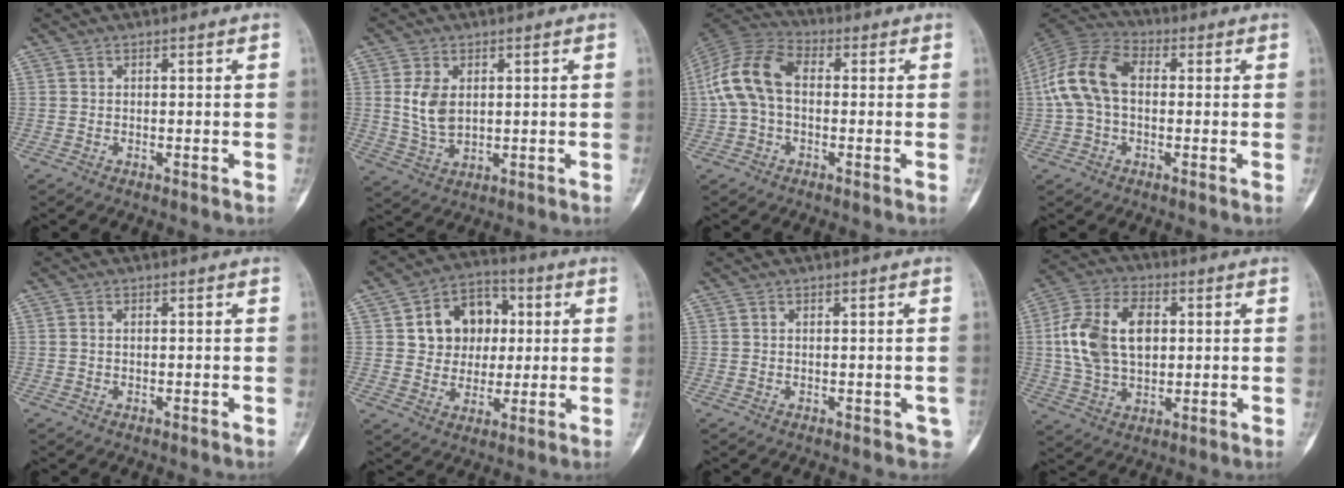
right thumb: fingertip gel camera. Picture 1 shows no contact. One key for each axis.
{"total": 6.5, "fx": 1.3, "fy": 4.1, "fz": 4.9, "tx": -0.087, "ty": -0.008, "tz": 0.033}
{"total": 12.1, "fx": 0.3, "fy": 7.9, "fz": 9.2, "tx": -0.188, "ty": 0.034, "tz": -0.004}
{"total": 12.5, "fx": 0.7, "fy": 8.1, "fz": 9.5, "tx": -0.196, "ty": 0.035, "tz": 0.002}
{"total": 0.6, "fx": 0.0, "fy": 0.4, "fz": 0.5, "tx": -0.013, "ty": 0.000, "tz": 0.001}
{"total": 12.5, "fx": 2.6, "fy": 10.1, "fz": 6.9, "tx": -0.061, "ty": 0.007, "tz": 0.042}
{"total": 1.8, "fx": -0.2, "fy": 1.1, "fz": 1.4, "tx": -0.006, "ty": 0.003, "tz": 0.001}
{"total": 15.4, "fx": 2.0, "fy": 9.8, "fz": 11.7, "tx": -0.211, "ty": 0.010, "tz": 0.037}